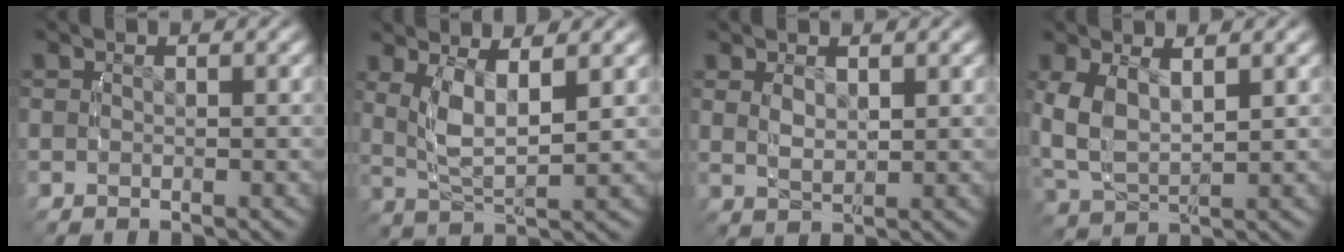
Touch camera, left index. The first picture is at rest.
{"total": 5.5, "force": [1.2, 3.0, 4.5], "torque": [-0.107, -0.015, 0.026]}
{"total": 2.1, "force": [1.0, 0.8, 1.7], "torque": [-0.031, -0.002, 0.024]}
{"total": 5.5, "force": [1.0, 3.9, 3.8], "torque": [-0.110, -0.018, 0.030]}